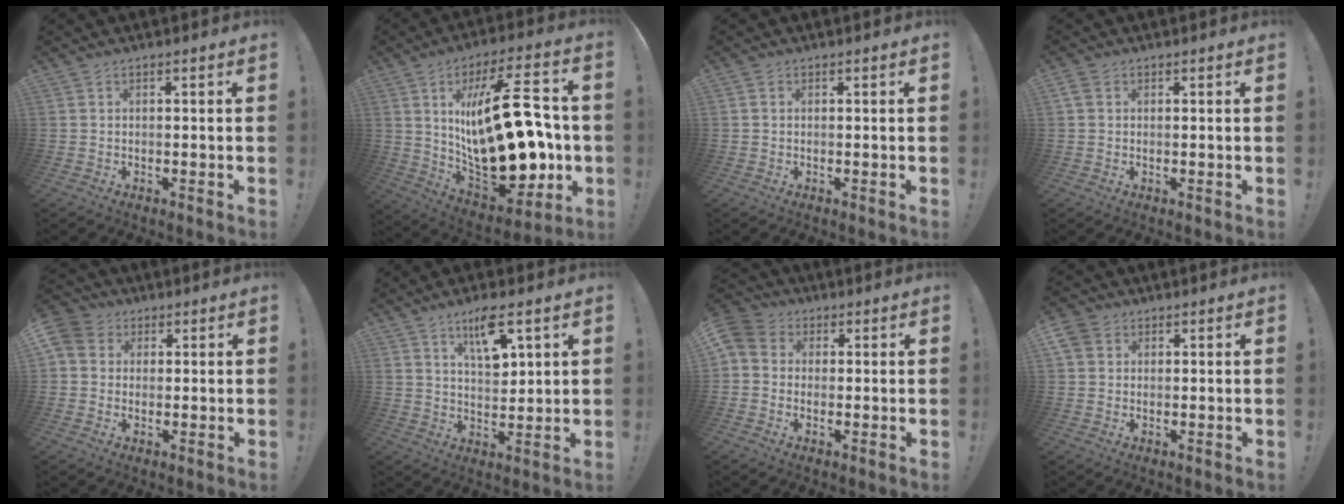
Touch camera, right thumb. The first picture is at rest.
{"total": 31.1, "force": [1.0, 14.2, 27.6], "torque": [-0.462, -0.001, 0.040]}
{"total": 0.7, "force": [0.1, 0.7, 0.2], "torque": [-0.004, 0.003, 0.003]}
{"total": 2.1, "force": [0.7, 1.7, 1.0], "torque": [-0.027, 0.008, 0.016]}
{"total": 6.6, "force": [1.7, 6.0, 2.2], "torque": [-0.042, 0.001, 0.035]}
{"total": 9.9, "force": [5.2, 3.5, 7.7], "torque": [-0.119, -0.019, 0.086]}
{"total": 5.9, "force": [0.3, 5.4, 2.3], "torque": [-0.044, 0.009, 0.009]}
{"total": 5.1, "force": [2.3, 4.2, 1.7], "torque": [-0.033, -0.002, 0.047]}